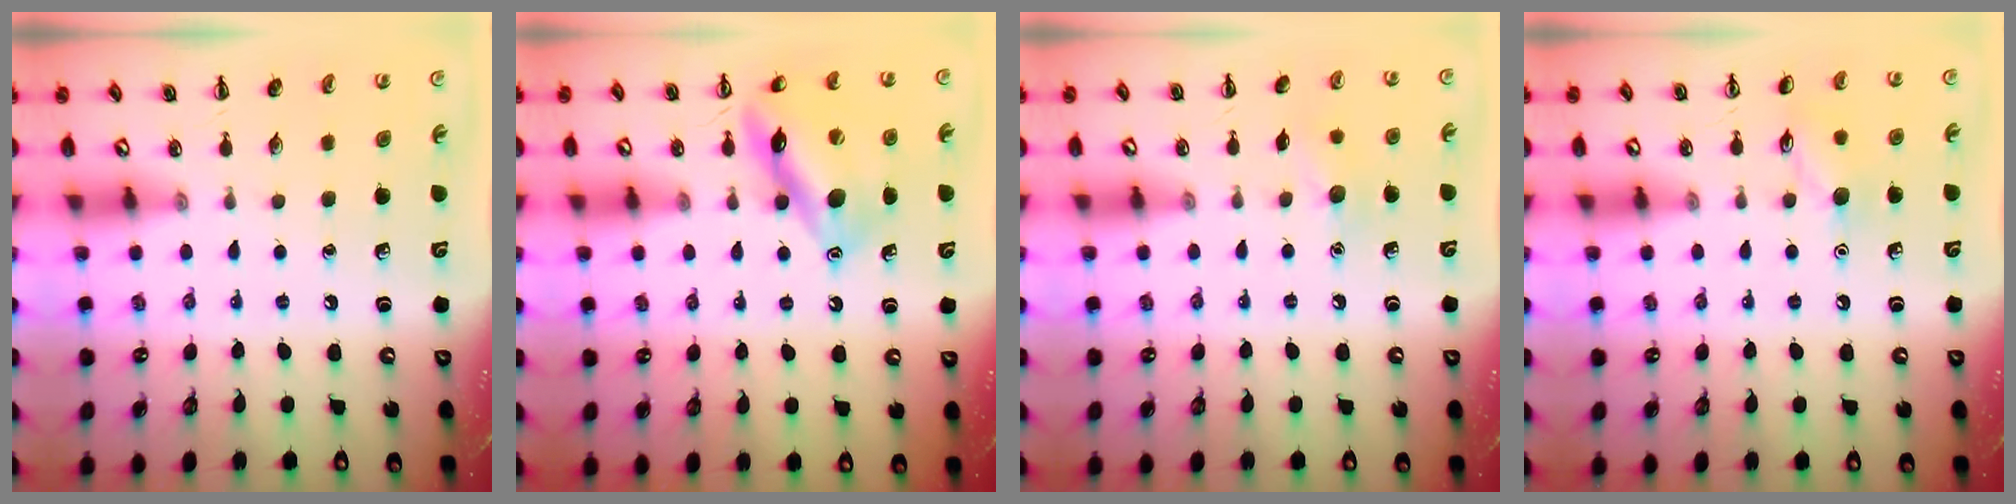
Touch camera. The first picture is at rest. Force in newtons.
{"total": 13.2, "press": 13.1, "slide": 1.6}
{"total": 7.2, "press": 6.9, "slide": 1.9}
{"total": 7.7, "press": 7.7, "slide": 1.0}